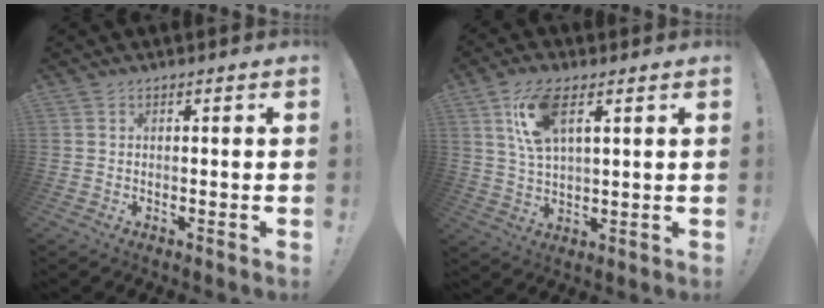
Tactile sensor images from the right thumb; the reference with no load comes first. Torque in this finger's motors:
{"motor_torque": [0.76, 0.96, 0.12, 0.23, 0.42]}